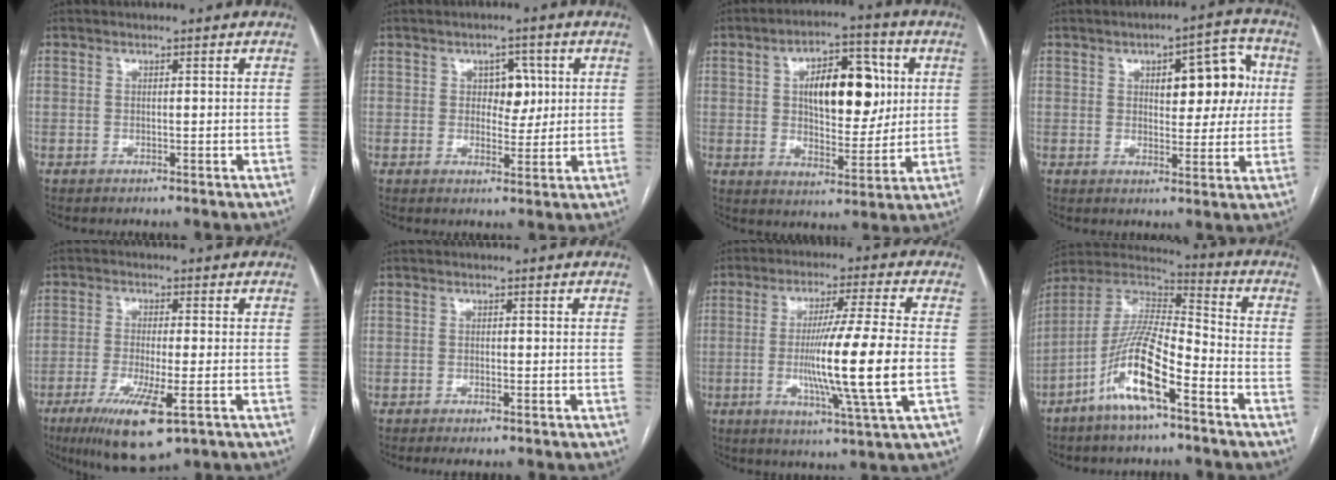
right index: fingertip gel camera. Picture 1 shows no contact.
{"total": 4.3, "force": [1.0, 2.7, 3.1], "torque": [-0.038, 0.010, 0.018]}
{"total": 13.3, "force": [3.0, 6.0, 11.5], "torque": [-0.182, 0.019, 0.050]}
{"total": 9.5, "force": [2.3, 3.9, 8.4], "torque": [-0.100, 0.026, 0.032]}
{"total": 10.4, "force": [-5.2, 1.6, 8.9], "torque": [-0.161, -0.031, -0.083]}
{"total": 0.9, "force": [-0.6, 0.0, 0.7], "torque": [-0.013, -0.002, -0.009]}
{"total": 14.5, "force": [-1.8, -1.3, 14.3], "torque": [-0.257, -0.020, -0.039]}
{"total": 14.0, "force": [-7.3, 2.6, 11.7], "torque": [-0.234, -0.001, -0.137]}